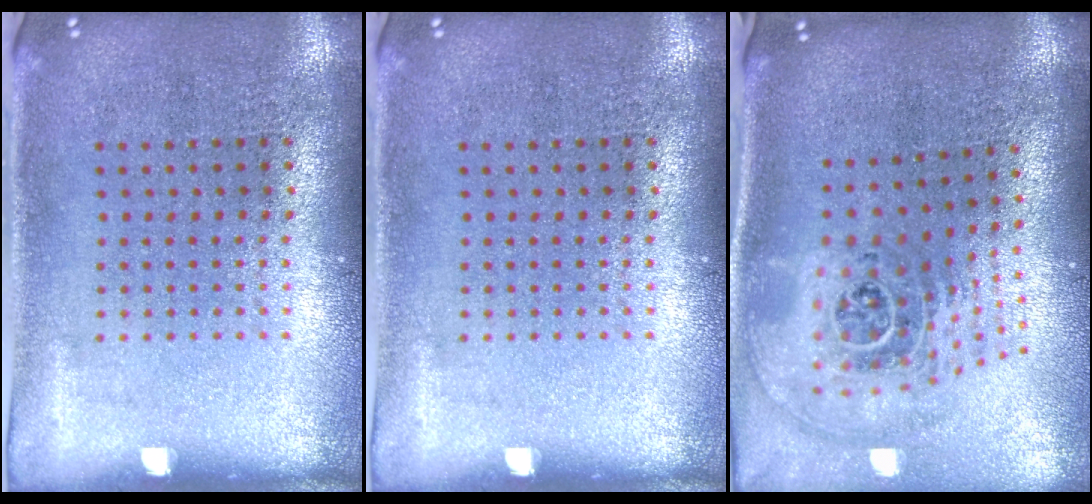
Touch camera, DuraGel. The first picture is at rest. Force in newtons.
{"total": 0.0}
{"total": 2.9, "press": 2.0, "slide": 2.1}